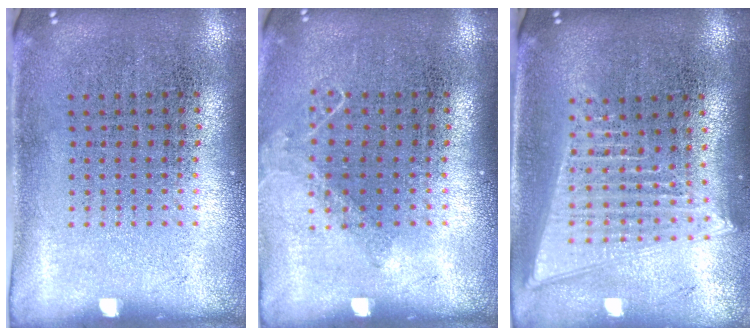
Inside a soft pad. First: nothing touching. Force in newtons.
{"total": 0.8, "press": 0.8, "slide": 0.1}
{"total": 2.0, "press": 1.7, "slide": 1.1}